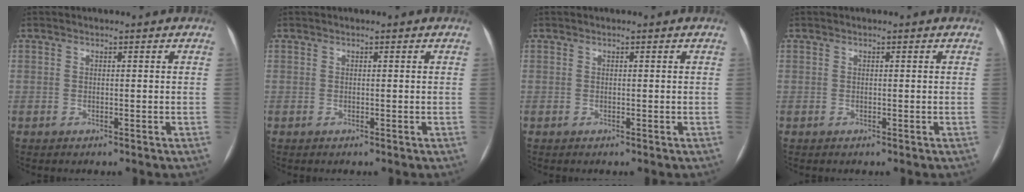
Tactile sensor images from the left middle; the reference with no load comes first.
{"total": 0.0}
{"total": 0.0}
{"total": 0.0}